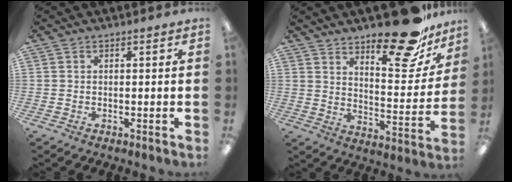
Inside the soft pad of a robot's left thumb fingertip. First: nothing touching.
{"total": 20.0, "force": [15.1, 6.8, 11.1], "torque": [-0.146, -0.104, 0.248]}